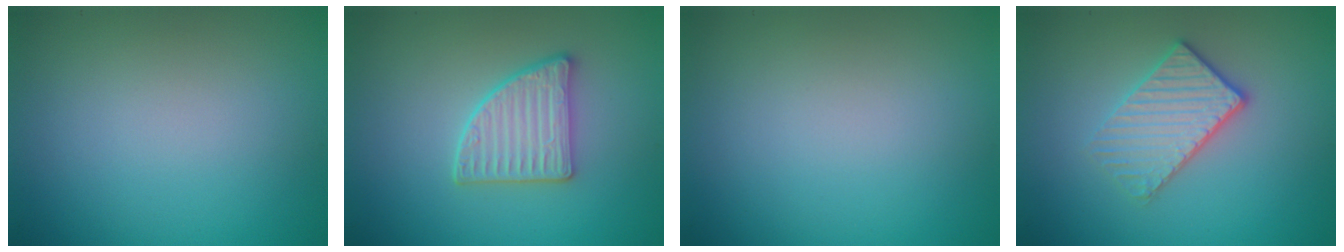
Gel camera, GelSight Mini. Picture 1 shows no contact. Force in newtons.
{"total": 3.5, "press": 3.2, "slide": 1.5}
{"total": 0.0}
{"total": 3.3, "press": 3.0, "slide": 1.5}